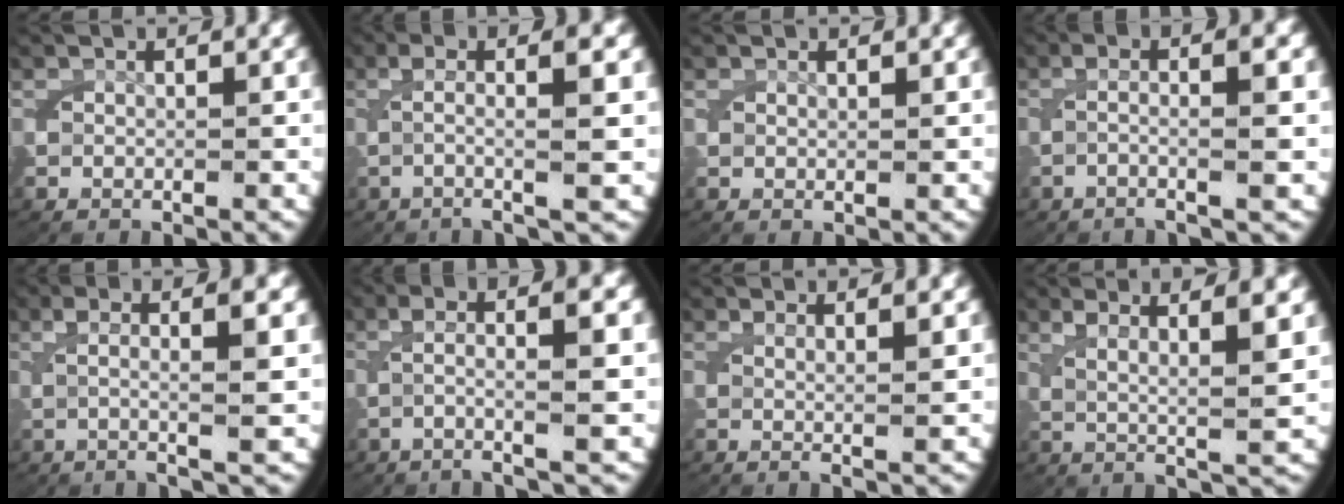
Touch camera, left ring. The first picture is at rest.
{"total": 5.7, "force": [0.8, 0.9, 5.6], "torque": [-0.091, 0.017, 0.007]}
{"total": 0.7, "force": [0.5, 0.2, 0.4], "torque": [-0.005, 0.000, 0.011]}
{"total": 4.4, "force": [-0.3, 0.7, 4.3], "torque": [-0.082, 0.007, -0.010]}
{"total": 6.0, "force": [1.4, 0.9, 5.7], "torque": [-0.088, 0.021, 0.016]}
{"total": 5.6, "force": [0.3, 1.0, 5.4], "torque": [-0.095, 0.012, 0.000]}
{"total": 2.5, "force": [1.2, -0.1, 2.2], "torque": [-0.039, 0.001, 0.018]}
{"total": 7.6, "force": [3.1, 2.1, 6.6], "torque": [-0.087, 0.013, 0.043]}